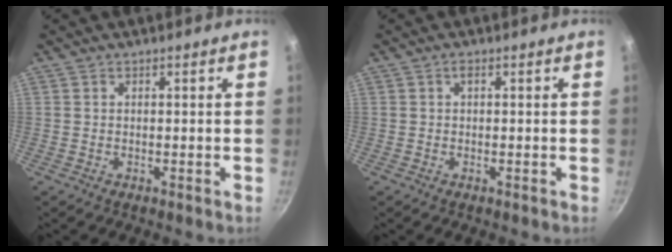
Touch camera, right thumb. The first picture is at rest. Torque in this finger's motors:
{"motor_torque": [0.09, 0.06, 0.17, -0.03, -0.05]}